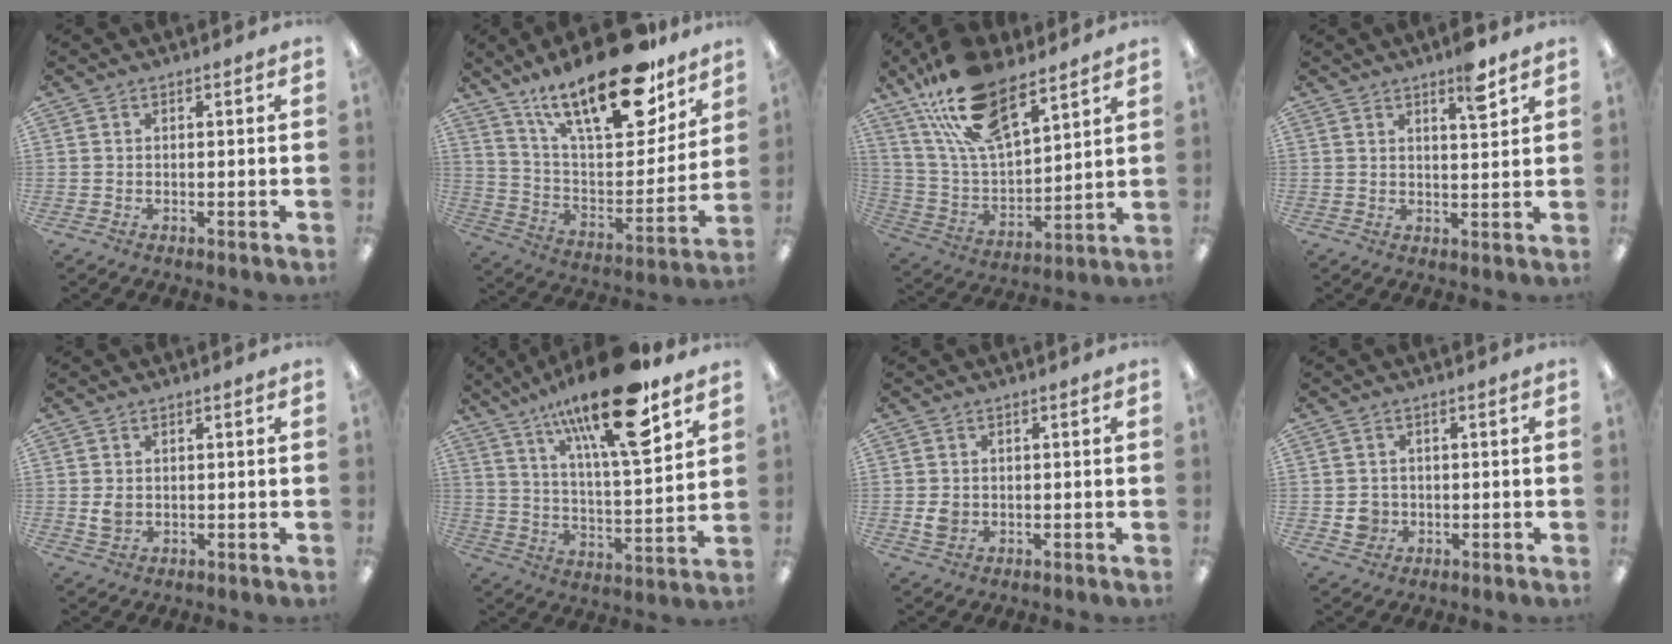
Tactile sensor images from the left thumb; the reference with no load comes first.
{"total": 26.6, "force": [17.9, 9.7, 17.0], "torque": [-0.258, -0.104, 0.302]}
{"total": 20.8, "force": [14.8, 8.3, 12.1], "torque": [-0.251, -0.067, 0.264]}
{"total": 6.3, "force": [4.4, 1.4, 4.3], "torque": [-0.057, -0.021, 0.068]}
{"total": 2.5, "force": [0.4, 2.0, 1.5], "torque": [-0.022, 0.000, 0.007]}
{"total": 22.3, "force": [14.7, 5.9, 15.7], "torque": [-0.261, -0.080, 0.237]}
{"total": 2.9, "force": [0.0, 2.4, 1.5], "torque": [-0.010, -0.002, -0.003]}
{"total": 3.5, "force": [-0.4, 3.3, 1.1], "torque": [-0.014, 0.004, -0.007]}